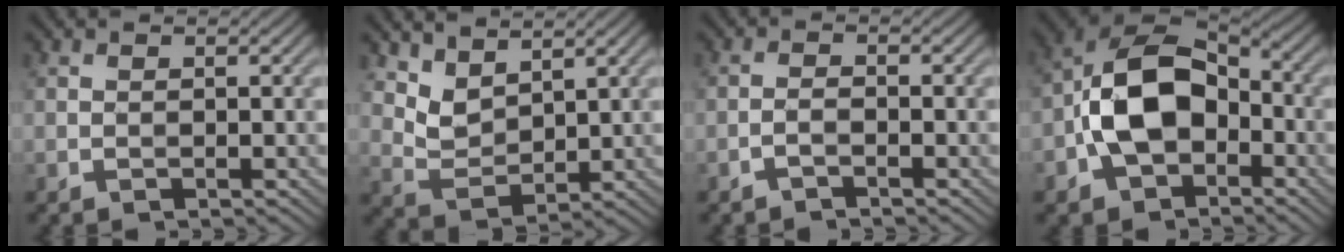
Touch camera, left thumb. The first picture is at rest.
{"total": 4.5, "force": [3.5, 2.1, 1.9], "torque": [-0.055, -0.009, 0.077]}
{"total": 1.2, "force": [-1.1, 0.2, 0.5], "torque": [-0.009, 0.006, -0.026]}
{"total": 11.7, "force": [-2.6, 7.9, 8.3], "torque": [-0.171, 0.006, -0.063]}